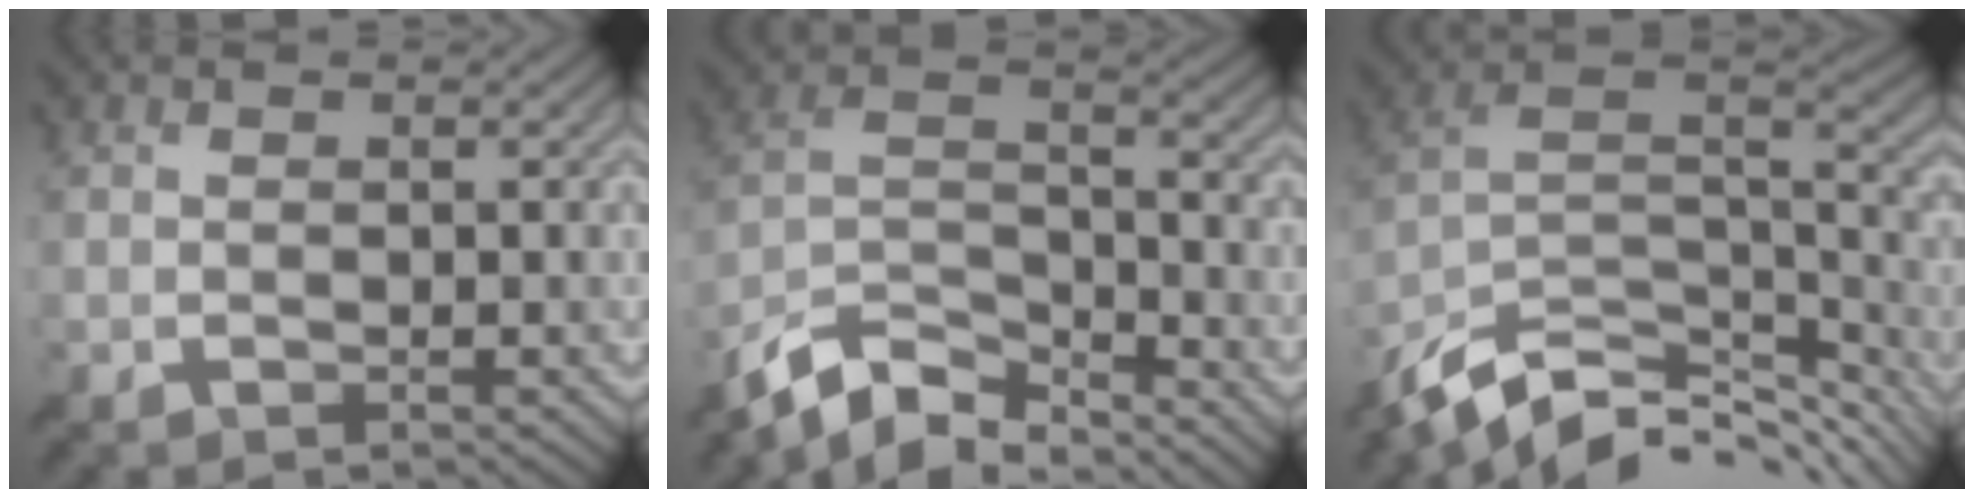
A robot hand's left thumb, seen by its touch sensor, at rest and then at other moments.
{"total": 10.3, "force": [-8.8, 3.0, 4.5], "torque": [-0.095, 0.001, -0.179]}
{"total": 13.7, "force": [-9.2, 6.0, 8.2], "torque": [-0.204, -0.009, -0.152]}